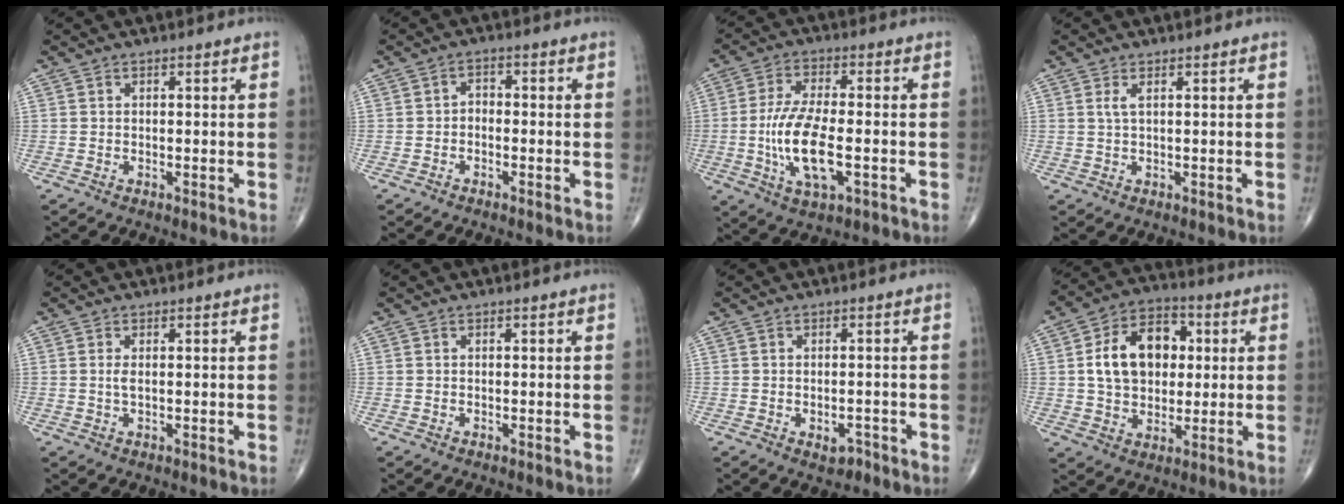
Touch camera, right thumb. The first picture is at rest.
{"total": 2.1, "force": [-0.8, 1.4, 1.2], "torque": [-0.009, 0.016, -0.022]}
{"total": 12.2, "force": [-2.5, 4.8, 11.0], "torque": [-0.218, 0.004, -0.044]}
{"total": 1.4, "force": [0.5, 0.3, 1.3], "torque": [-0.036, 0.003, 0.015]}
{"total": 1.3, "force": [0.1, 0.5, 1.2], "torque": [-0.028, -0.001, 0.004]}
{"total": 0.0}
{"total": 2.6, "force": [-1.4, 1.5, 1.6], "torque": [-0.011, 0.009, -0.016]}
{"total": 14.7, "force": [2.2, 10.3, 10.2], "torque": [-0.136, 0.013, 0.034]}